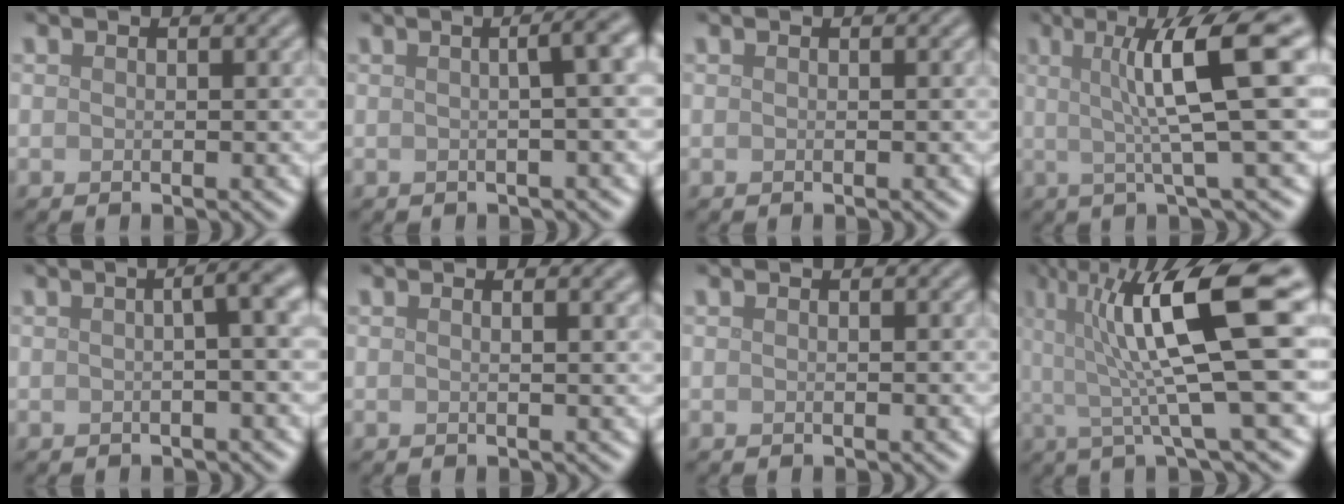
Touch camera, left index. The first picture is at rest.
{"total": 4.8, "force": [0.8, 1.9, 4.4], "torque": [-0.026, 0.025, -0.005]}
{"total": 0.0}
{"total": 8.6, "force": [1.8, 1.4, 8.3], "torque": [-0.112, 0.014, 0.026]}
{"total": 4.2, "force": [0.4, 1.4, 4.0], "torque": [-0.033, 0.023, 0.000]}
{"total": 1.6, "force": [0.8, 0.6, 1.2], "torque": [-0.007, 0.002, 0.001]}
{"total": 0.0}
{"total": 11.9, "force": [2.9, 2.4, 11.3], "torque": [-0.178, 0.009, 0.050]}